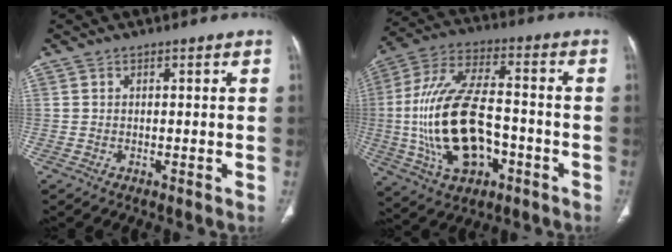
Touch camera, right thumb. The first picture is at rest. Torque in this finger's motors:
{"motor_torque": [1.73, 3.08, 2.41, -0.36, 0.78]}